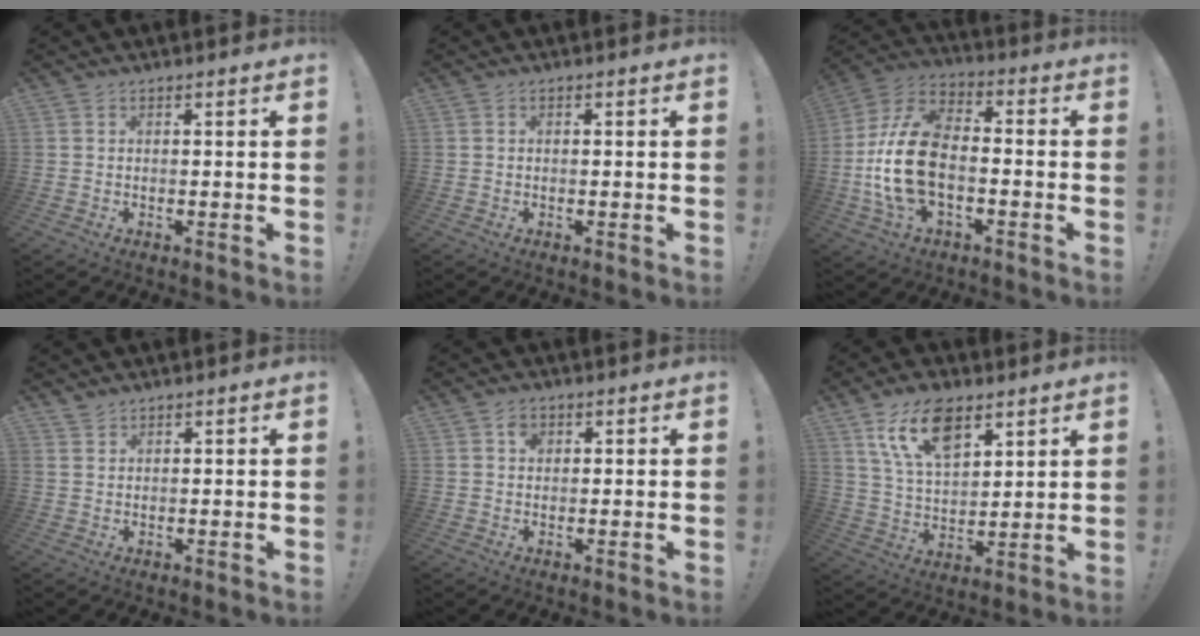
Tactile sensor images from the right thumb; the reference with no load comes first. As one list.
[{"total": 0.0}, {"total": 18.9, "force": [-3.3, 11.6, 14.5], "torque": [-0.292, 0.029, -0.046]}, {"total": 1.7, "force": [1.6, 0.6, 0.2], "torque": [0.003, -0.012, 0.029]}, {"total": 2.4, "force": [0.9, 2.0, 1.1], "torque": [0.000, -0.005, 0.010]}, {"total": 14.9, "force": [8.7, 7.6, 9.4], "torque": [-0.159, -0.034, 0.160]}]